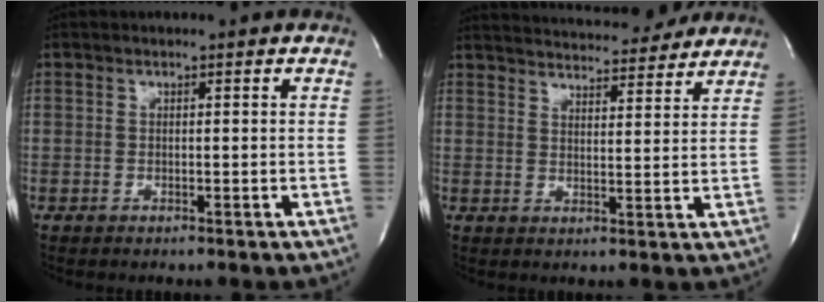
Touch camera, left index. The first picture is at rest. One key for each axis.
{"total": 17.5, "fx": 16.5, "fy": 2.4, "fz": 5.3, "tx": -0.083, "ty": 0.013, "tz": 0.219}